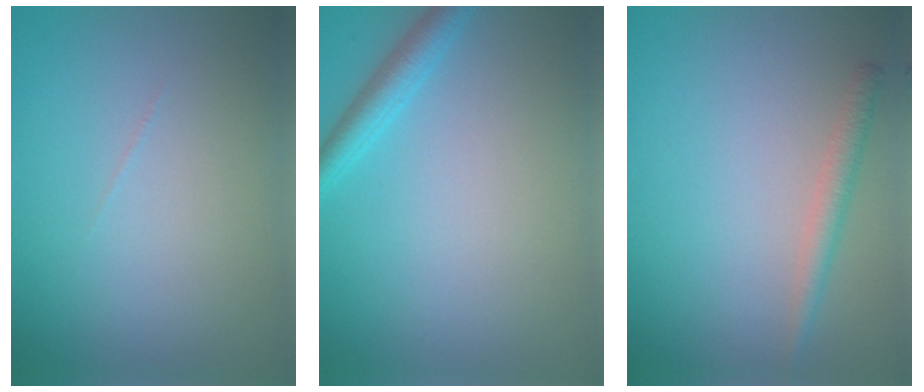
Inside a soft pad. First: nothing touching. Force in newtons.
{"total": 2.2, "press": 2.2, "slide": 0.1}
{"total": 1.8, "press": 1.8, "slide": 0.1}